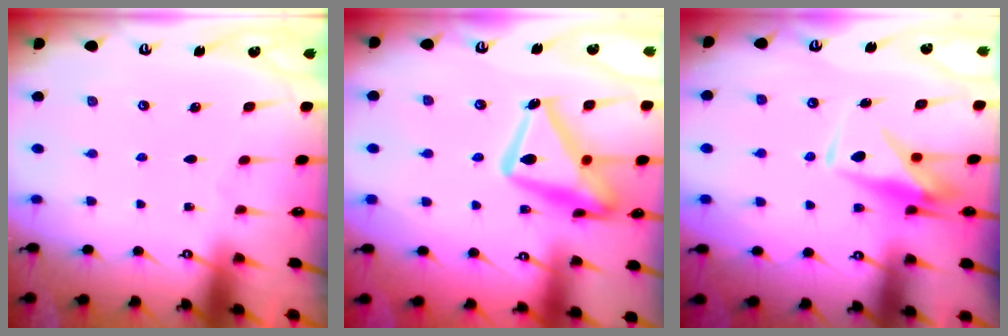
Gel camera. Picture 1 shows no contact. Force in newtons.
{"total": 20.4, "press": 20.4, "slide": 1.5}
{"total": 7.5, "press": 7.4, "slide": 0.7}